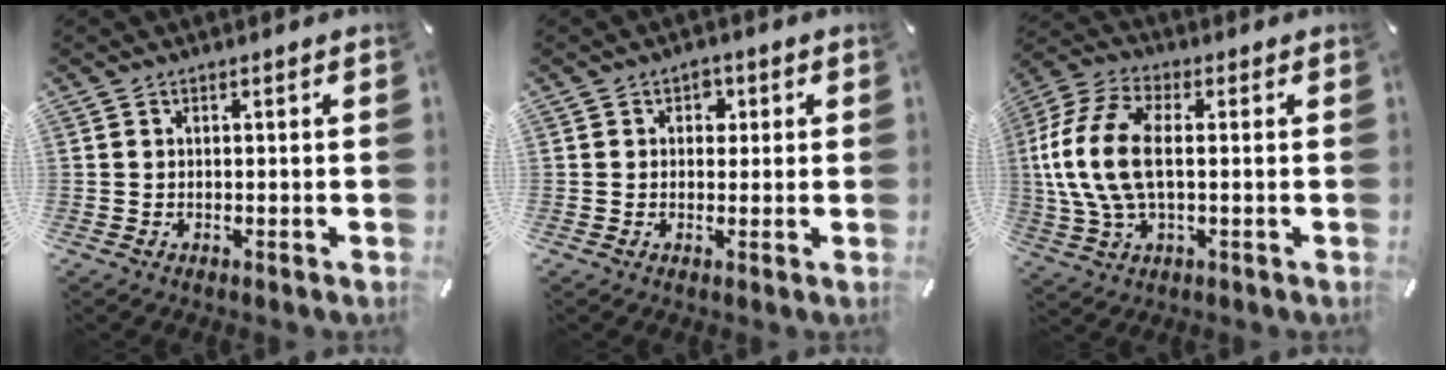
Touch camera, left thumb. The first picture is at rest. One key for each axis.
{"total": 2.6, "fx": 0.3, "fy": 2.3, "fz": 1.2, "tx": -0.002, "ty": -0.001, "tz": -0.003}
{"total": 14.5, "fx": 0.5, "fy": 7.8, "fz": 12.2, "tx": -0.268, "ty": -0.006, "tz": 0.009}